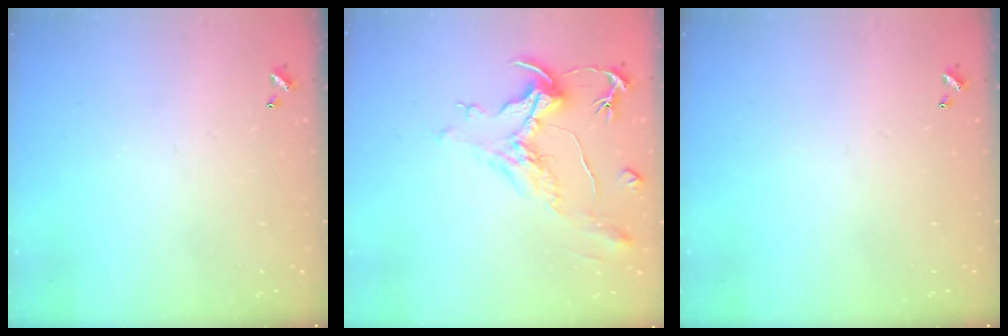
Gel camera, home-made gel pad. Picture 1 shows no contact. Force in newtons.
{"total": 2.2, "press": 1.7, "slide": 1.3}
{"total": 0.0}